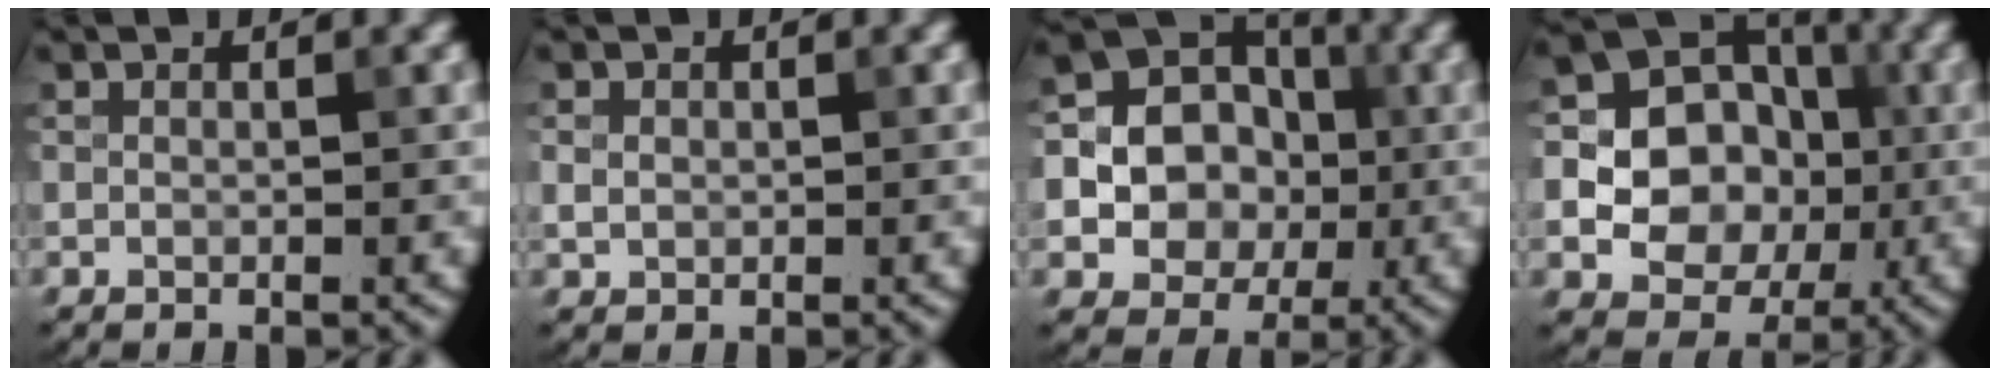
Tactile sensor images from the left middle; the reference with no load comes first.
{"total": 1.2, "force": [0.1, 1.0, 0.5], "torque": [-0.010, -0.001, 0.001]}
{"total": 12.3, "force": [-0.8, 11.3, 4.8], "torque": [-0.099, 0.017, -0.032]}
{"total": 11.8, "force": [-0.5, 10.6, 5.2], "torque": [-0.106, 0.026, -0.022]}